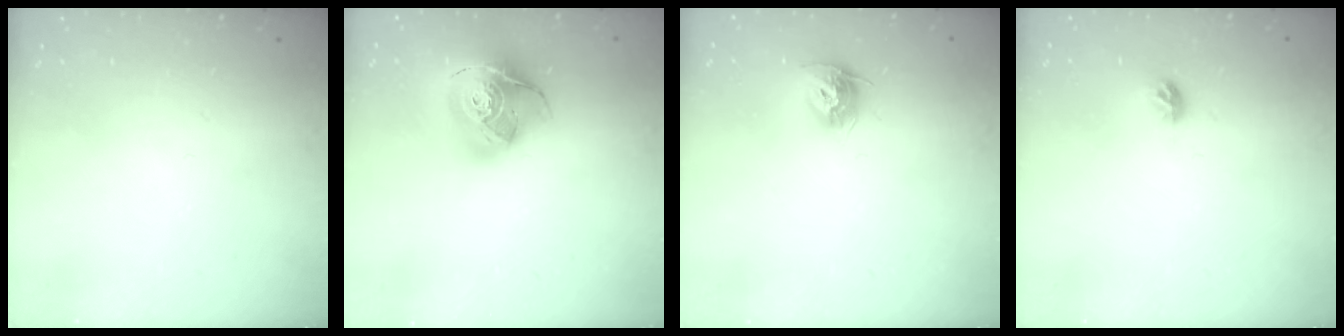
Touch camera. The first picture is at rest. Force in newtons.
{"total": 18.9, "press": 18.8, "slide": 2.1}
{"total": 9.4, "press": 9.4, "slide": 0.6}
{"total": 5.4, "press": 5.4, "slide": 0.5}